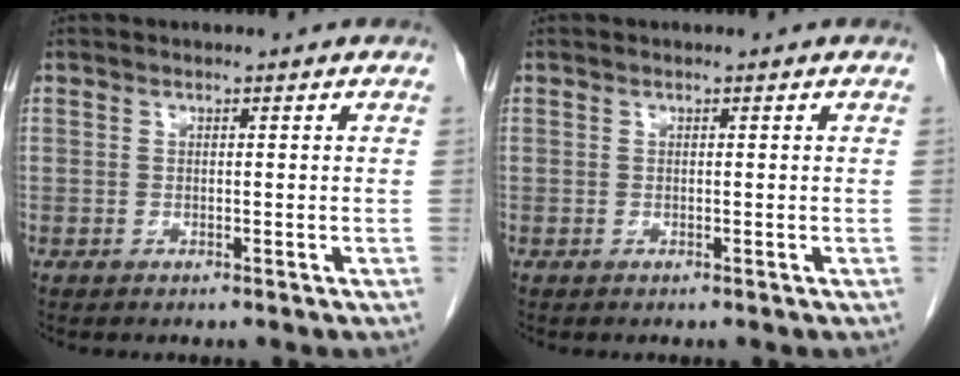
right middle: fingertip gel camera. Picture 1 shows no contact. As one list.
[{"total": 0.0}]